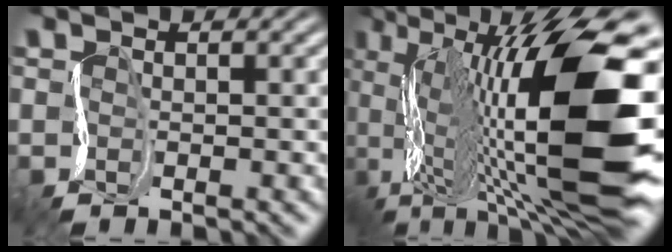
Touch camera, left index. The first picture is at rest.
{"total": 15.7, "force": [1.8, 5.6, 14.6], "torque": [-0.267, 0.032, 0.032]}